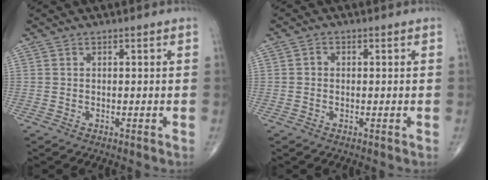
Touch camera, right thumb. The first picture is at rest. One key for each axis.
{"total": 1.2, "fx": -0.1, "fy": 1.0, "fz": 0.6, "tx": -0.005, "ty": 0.004, "tz": -0.004}